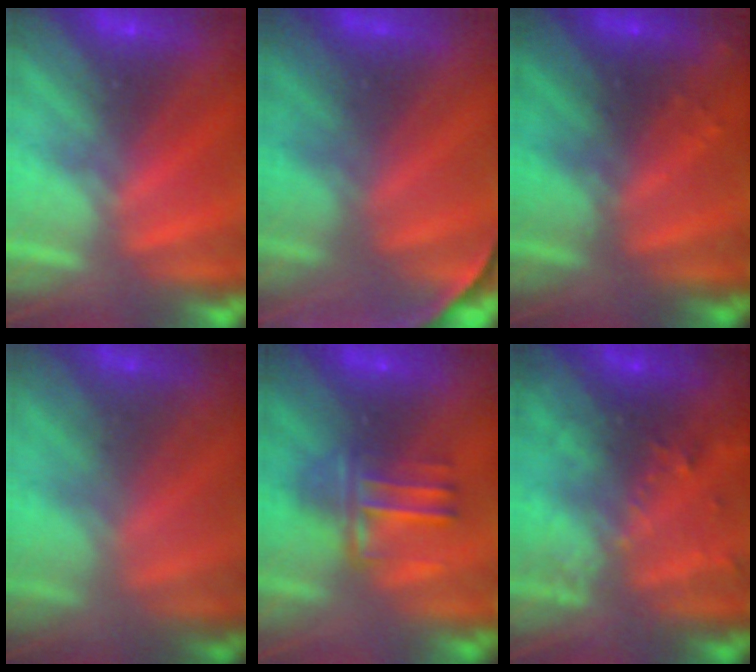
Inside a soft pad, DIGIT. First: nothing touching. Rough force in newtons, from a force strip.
{"total": 7.9}
{"total": 2.9}
{"total": 1.7}
{"total": 3.6}
{"total": 7.4}